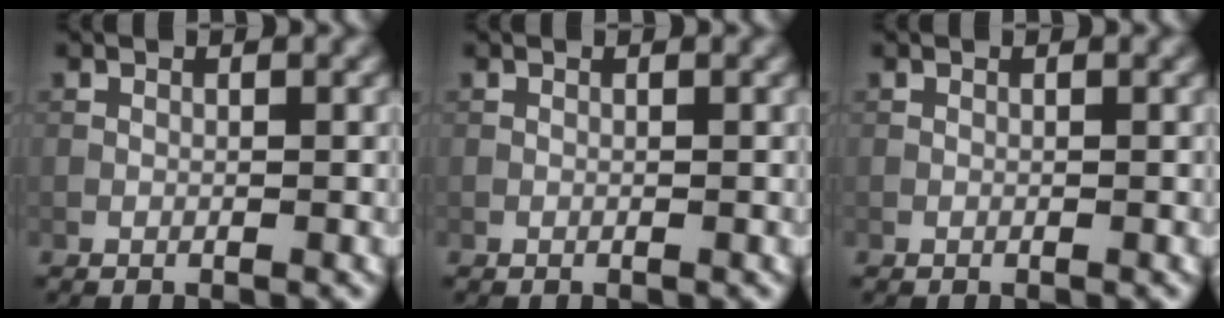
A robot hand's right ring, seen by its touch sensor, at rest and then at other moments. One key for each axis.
{"total": 0.0}
{"total": 0.0}